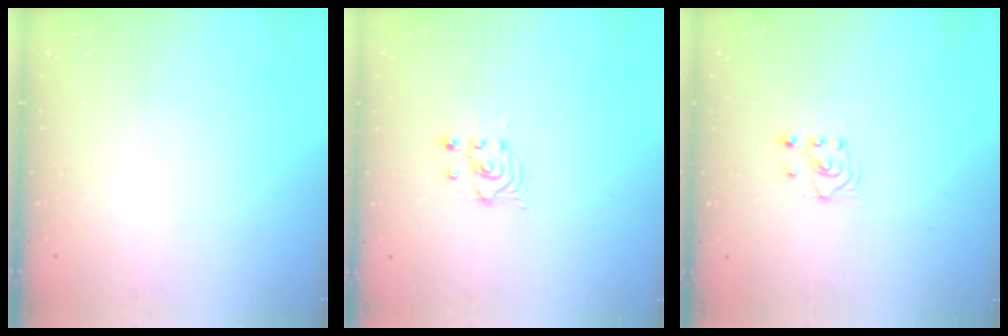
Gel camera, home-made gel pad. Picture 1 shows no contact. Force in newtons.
{"total": 2.5, "press": 2.5, "slide": 0.3}
{"total": 2.5, "press": 2.4, "slide": 0.9}